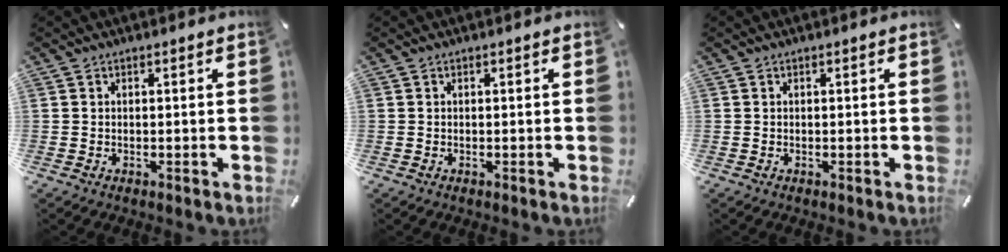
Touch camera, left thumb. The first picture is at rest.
{"total": 0.0}
{"total": 0.0}